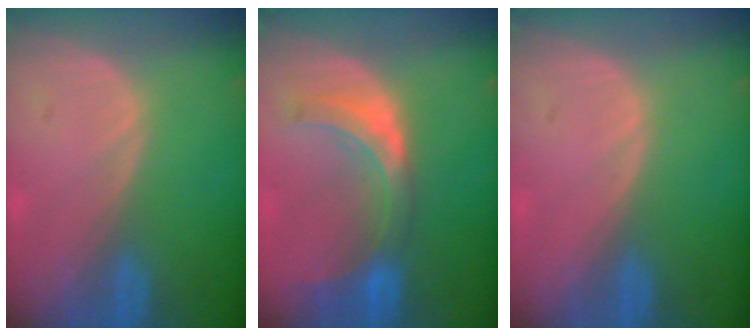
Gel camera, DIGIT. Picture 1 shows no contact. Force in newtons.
{"total": 7.6, "press": 6.9, "slide": 3.2}
{"total": 0.0}